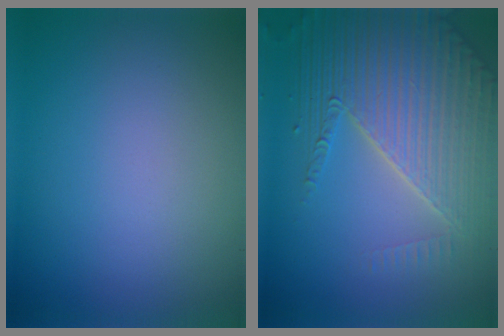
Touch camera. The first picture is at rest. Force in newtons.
{"total": 7.2, "press": 5.5, "slide": 4.6}